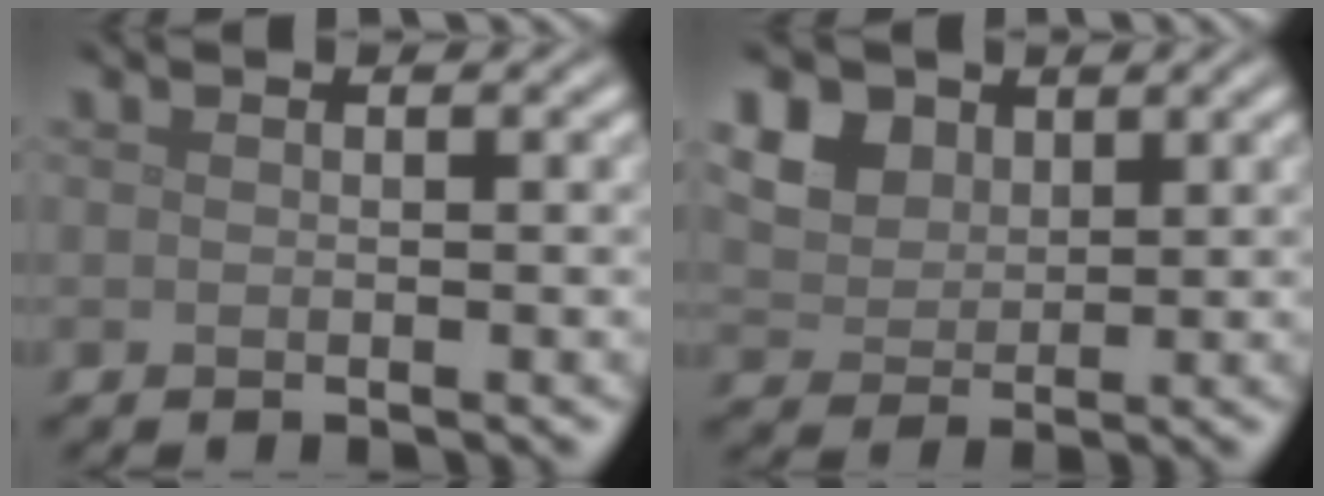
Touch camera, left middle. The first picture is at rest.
{"total": 7.5, "force": [3.9, 5.4, 3.4], "torque": [-0.111, 0.019, 0.070]}